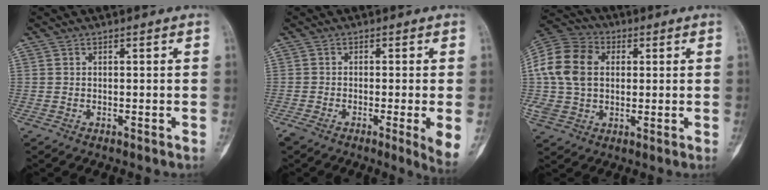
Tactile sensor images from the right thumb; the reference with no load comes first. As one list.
[{"total": 6.2, "force": [-2.0, 0.4, 5.9], "torque": [-0.100, -0.013, -0.034]}, {"total": 14.9, "force": [2.3, 11.1, 9.6], "torque": [-0.179, 0.020, 0.039]}]